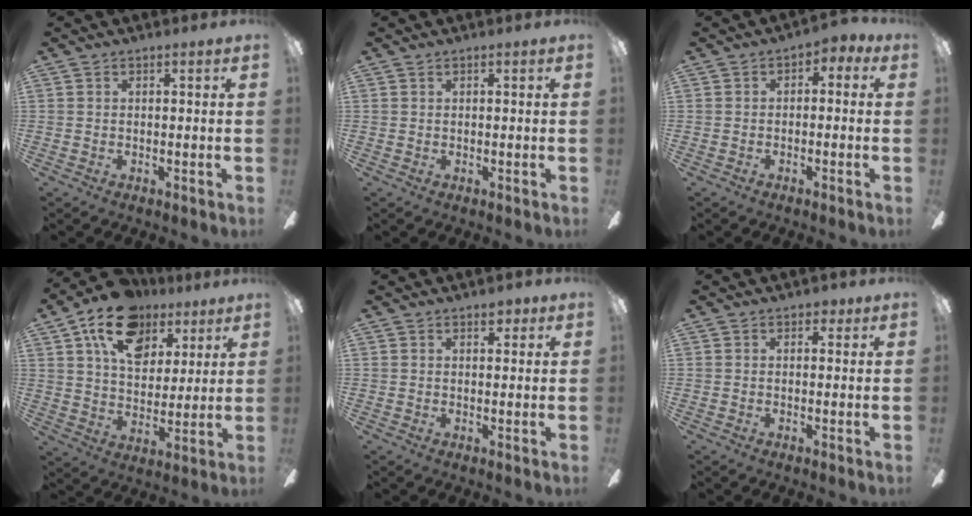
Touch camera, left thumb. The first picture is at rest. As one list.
[{"total": 0.0}, {"total": 2.6, "force": [-1.8, 1.6, 1.0], "torque": [-0.015, 0.016, -0.035]}, {"total": 17.4, "force": [10.2, 10.7, 9.2], "torque": [-0.154, -0.039, 0.185]}, {"total": 2.6, "force": [1.7, 1.5, 1.3], "torque": [0.005, -0.009, 0.022]}, {"total": 1.7, "force": [0.8, 1.3, 0.7], "torque": [0.002, -0.002, 0.010]}]